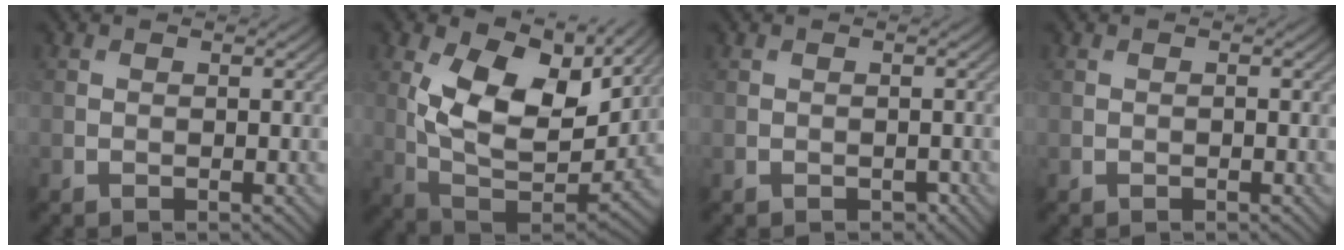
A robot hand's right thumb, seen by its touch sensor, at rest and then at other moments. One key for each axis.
{"total": 13.9, "fx": 4.9, "fy": 7.6, "fz": 10.6, "tx": -0.200, "ty": -0.013, "tz": 0.090}
{"total": 0.7, "fx": -0.5, "fy": 0.4, "fz": 0.3, "tx": -0.005, "ty": -0.004, "tz": -0.007}
{"total": 0.0}